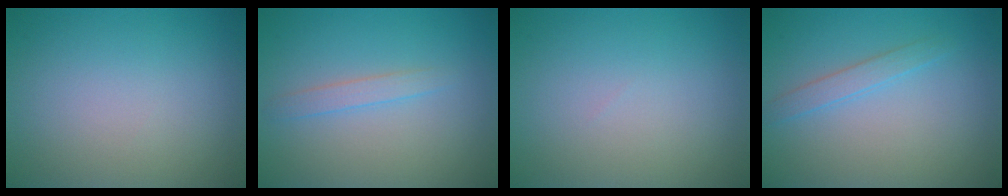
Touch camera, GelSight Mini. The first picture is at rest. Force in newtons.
{"total": 1.4, "press": 1.4, "slide": 0.1}
{"total": 0.0}
{"total": 1.5, "press": 1.5, "slide": 0.1}